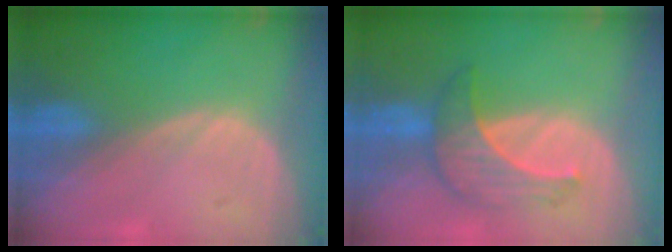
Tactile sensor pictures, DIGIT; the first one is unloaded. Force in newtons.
{"total": 5.8, "press": 5.8, "slide": 0.6}